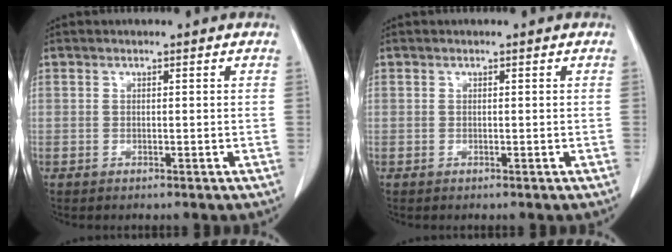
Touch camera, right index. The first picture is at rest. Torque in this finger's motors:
{"motor_torque": [-0.05, 0.03, 0.01, 0.00]}